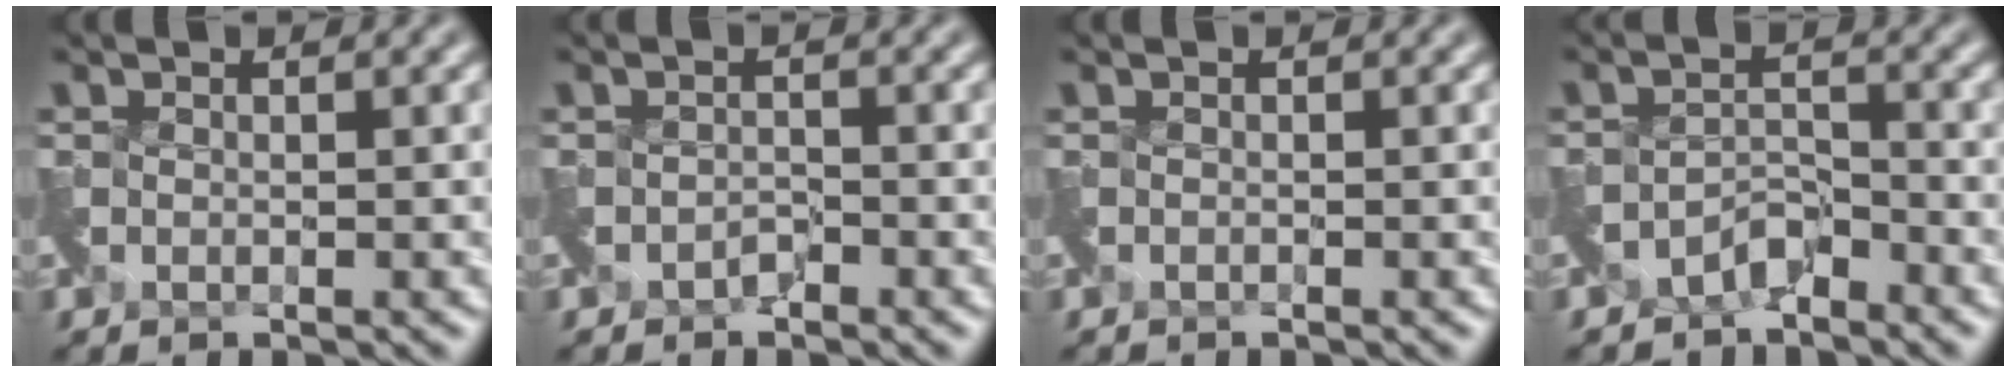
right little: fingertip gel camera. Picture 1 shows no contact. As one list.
[{"total": 0.7, "force": [-0.7, 0.2, 0.0], "torque": [-0.003, 0.000, -0.012]}, {"total": 0.5, "force": [-0.4, -0.1, -0.3], "torque": [0.003, -0.007, -0.010]}, {"total": 1.9, "force": [-1.9, 0.2, 0.1], "torque": [-0.005, 0.002, -0.036]}]